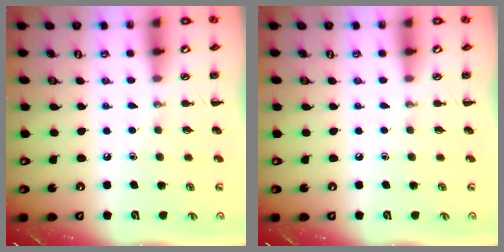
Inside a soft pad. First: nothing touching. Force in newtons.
{"total": 0.0}